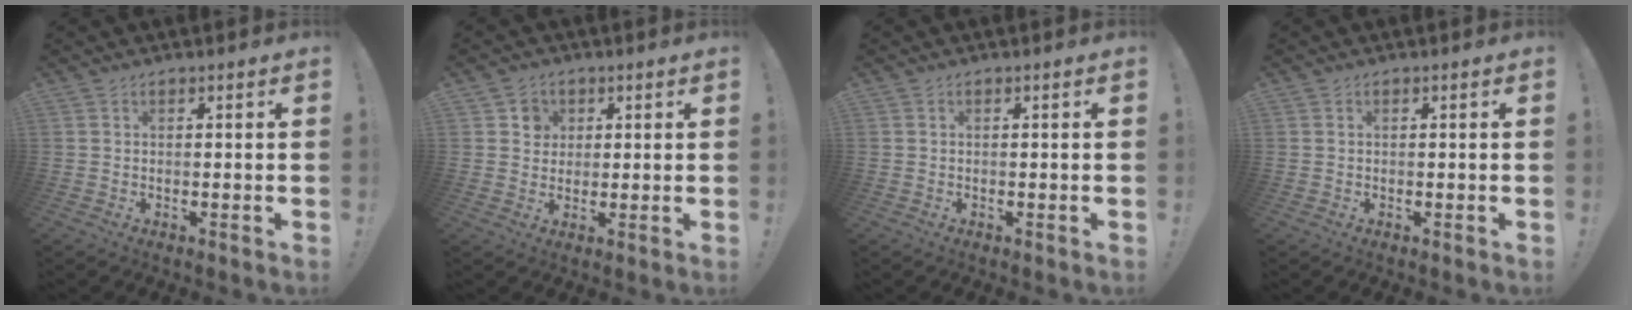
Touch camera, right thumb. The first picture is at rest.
{"total": 4.8, "force": [1.5, 4.4, 1.0], "torque": [-0.001, -0.006, 0.025]}
{"total": 0.5, "force": [-0.1, 0.4, -0.3], "torque": [0.006, 0.001, -0.002]}
{"total": 0.0}